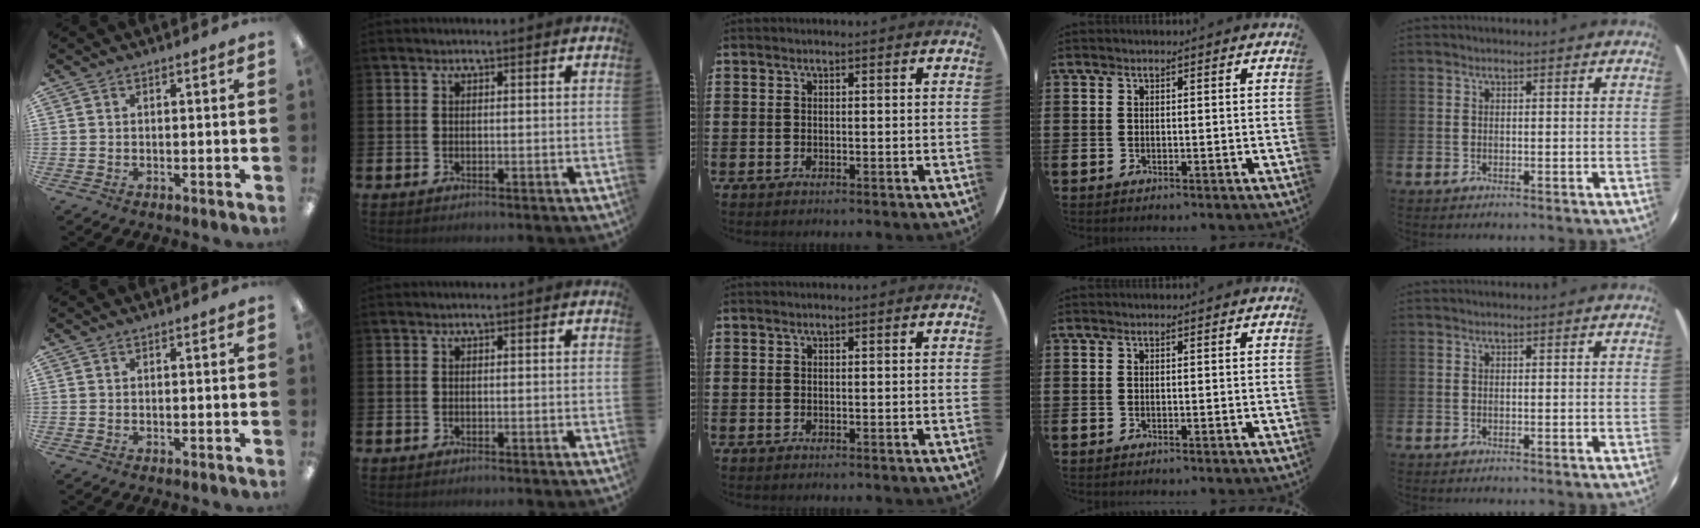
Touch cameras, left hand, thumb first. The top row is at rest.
{}